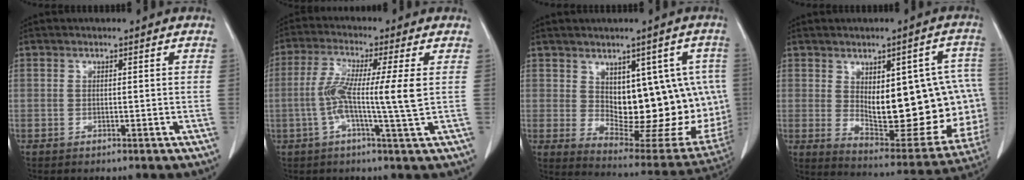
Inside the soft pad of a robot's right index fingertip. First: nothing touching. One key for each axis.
{"total": 9.3, "fx": -0.1, "fy": -0.4, "fz": 9.3, "tx": -0.181, "ty": 0.003, "tz": -0.012}
{"total": 18.3, "fx": 1.2, "fy": 8.8, "fz": 16.0, "tx": -0.171, "ty": 0.006, "tz": 0.042}
{"total": 23.3, "fx": 0.4, "fy": 8.3, "fz": 21.7, "tx": -0.219, "ty": 0.013, "tz": 0.038}